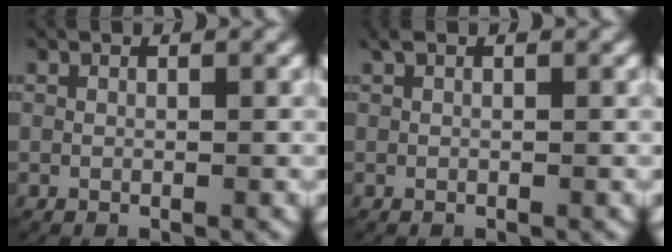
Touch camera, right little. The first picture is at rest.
{"total": 0.5, "force": [0.4, 0.1, 0.3], "torque": [-0.012, 0.005, 0.007]}